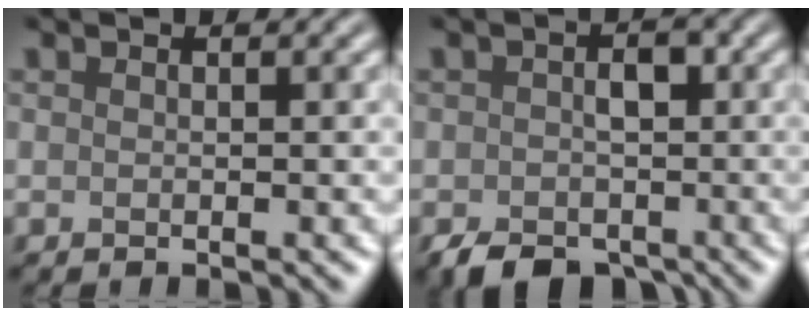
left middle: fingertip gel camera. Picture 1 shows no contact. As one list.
[{"total": 5.0, "force": [-2.6, 3.0, 3.0], "torque": [-0.044, -0.006, -0.038]}]